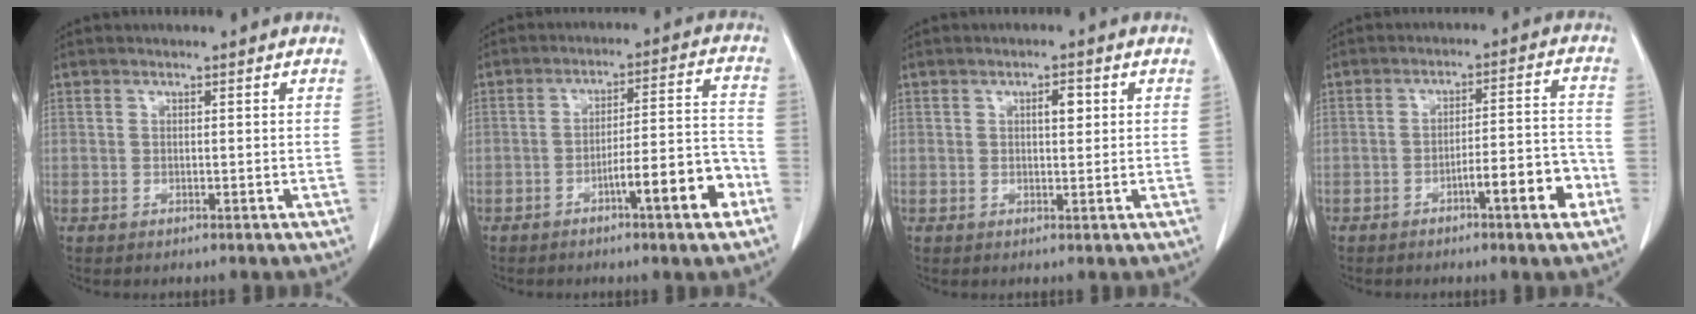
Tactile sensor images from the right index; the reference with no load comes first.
{"total": 10.1, "force": [-5.0, 0.8, 8.8], "torque": [-0.125, 0.018, -0.072]}
{"total": 2.3, "force": [0.7, 0.8, 2.0], "torque": [-0.031, 0.000, 0.011]}
{"total": 8.1, "force": [-4.1, 0.8, 7.0], "torque": [-0.098, 0.017, -0.057]}